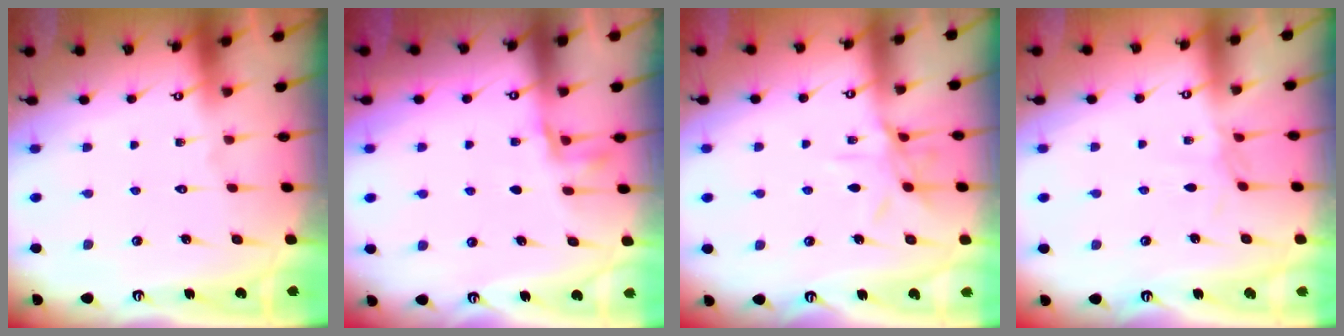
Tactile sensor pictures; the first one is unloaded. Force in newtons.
{"total": 2.9, "press": 2.8, "slide": 1.0}
{"total": 8.6, "press": 8.6, "slide": 0.4}
{"total": 1.7, "press": 1.6, "slide": 0.4}